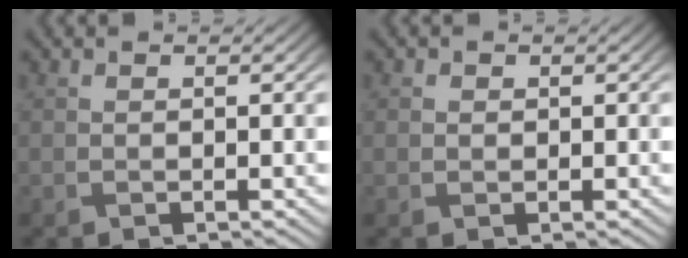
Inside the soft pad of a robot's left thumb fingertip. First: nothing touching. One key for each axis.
{"total": 0.5, "fx": 0.1, "fy": 0.5, "fz": -0.1, "tx": -0.001, "ty": -0.004, "tz": 0.002}